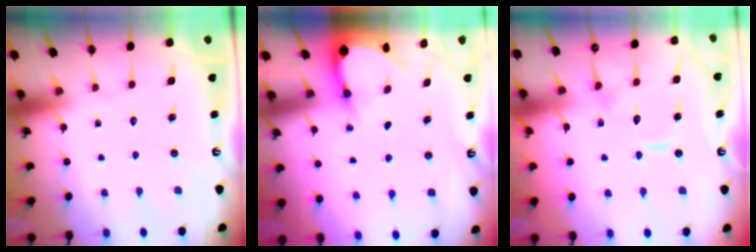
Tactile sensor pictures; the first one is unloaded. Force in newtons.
{"total": 3.3, "press": 3.3, "slide": 0.3}
{"total": 11.5, "press": 11.5, "slide": 1.2}